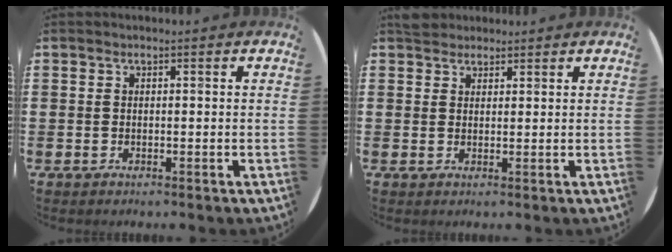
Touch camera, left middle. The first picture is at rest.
{"total": 1.7, "force": [1.6, 0.7, 0.0], "torque": [0.004, 0.002, 0.030]}